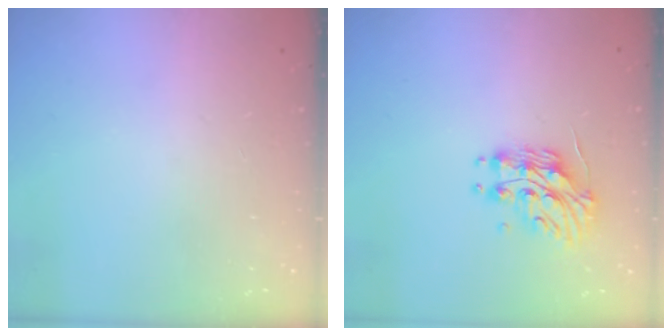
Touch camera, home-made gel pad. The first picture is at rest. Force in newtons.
{"total": 11.8, "press": 11.8, "slide": 0.6}